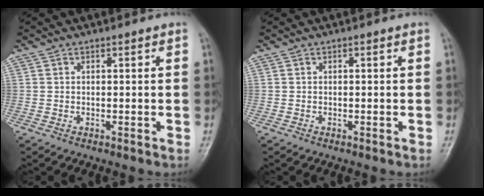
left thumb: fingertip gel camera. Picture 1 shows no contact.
{"total": 0.0}